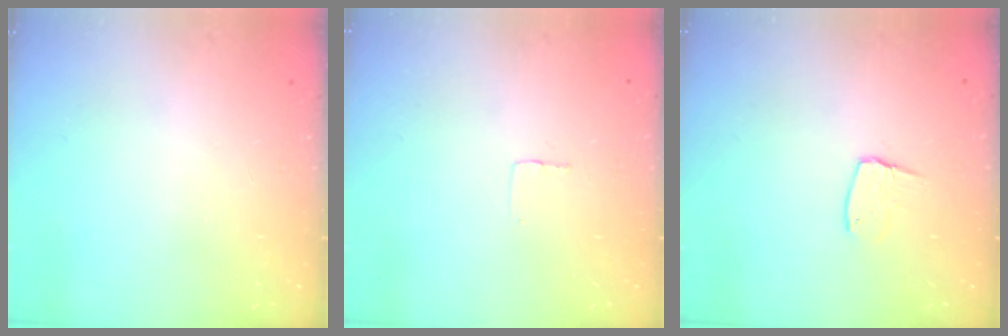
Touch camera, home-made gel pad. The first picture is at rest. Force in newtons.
{"total": 2.4, "press": 2.4, "slide": 0.1}
{"total": 7.0, "press": 7.0, "slide": 0.5}